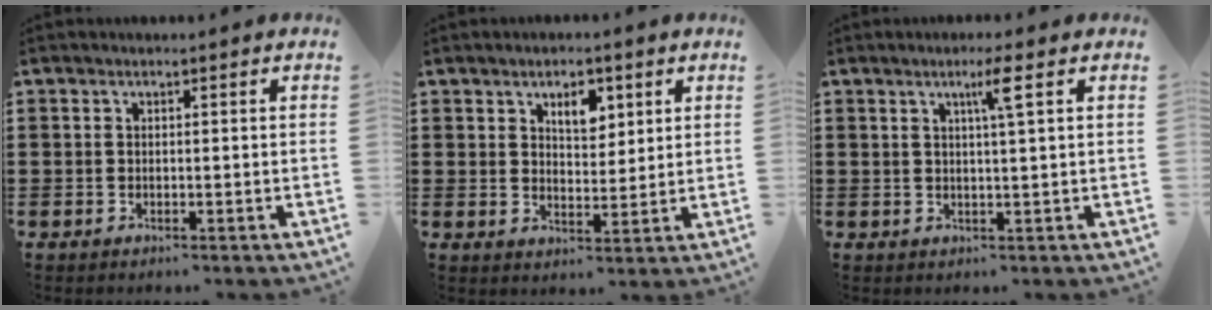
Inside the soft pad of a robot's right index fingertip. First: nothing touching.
{"total": 4.7, "force": [2.7, 2.6, 2.8], "torque": [-0.042, 0.002, 0.042]}
{"total": 3.3, "force": [1.5, -0.4, 3.0], "torque": [-0.052, -0.008, 0.020]}